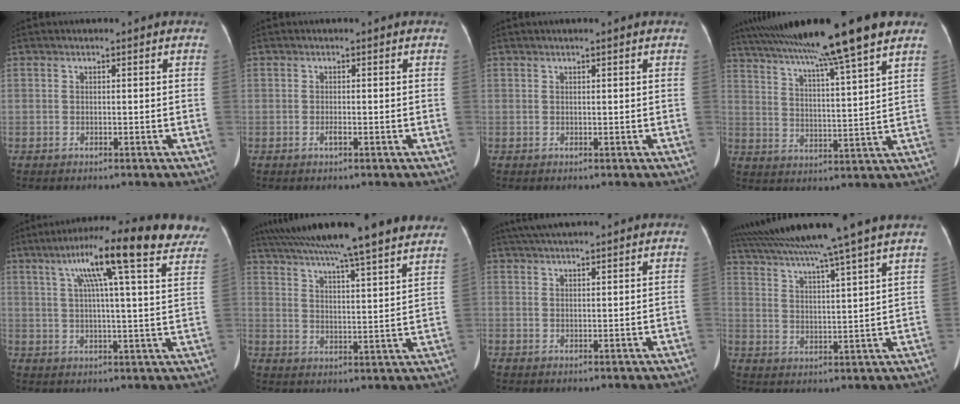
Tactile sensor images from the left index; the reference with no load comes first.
{"total": 0.6, "force": [-0.3, 0.0, 0.5], "torque": [-0.012, -0.001, -0.004]}
{"total": 0.9, "force": [0.7, -0.2, 0.6], "torque": [-0.013, 0.008, 0.016]}
{"total": 19.8, "force": [15.8, -1.3, 11.9], "torque": [-0.207, 0.012, 0.241]}
{"total": 20.4, "force": [13.4, 1.9, 15.3], "torque": [-0.238, 0.043, 0.170]}
{"total": 27.6, "force": [23.8, 0.8, 13.9], "torque": [-0.232, -0.003, 0.322]}
{"total": 8.8, "force": [7.6, 0.3, 4.4], "torque": [-0.070, 0.041, 0.111]}
{"total": 19.3, "force": [16.2, -2.1, 10.3], "torque": [-0.181, 0.006, 0.241]}